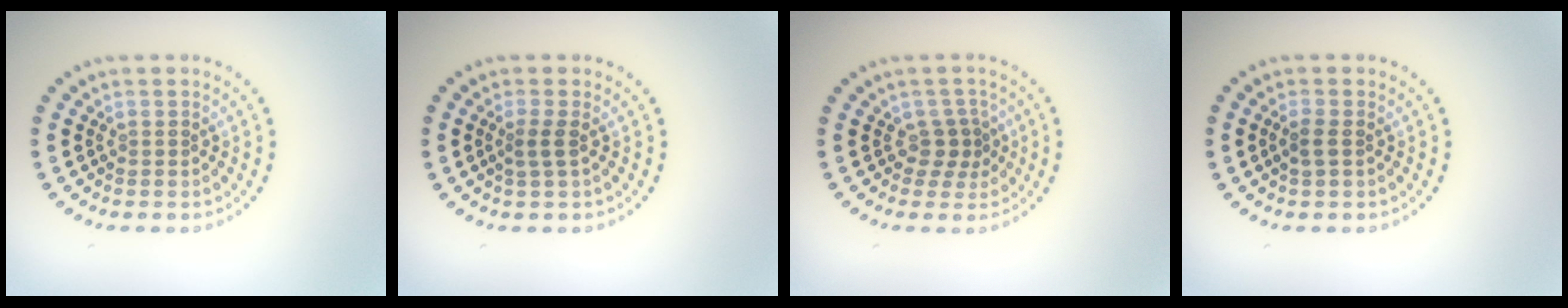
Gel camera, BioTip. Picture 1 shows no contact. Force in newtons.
{"total": 1.4, "press": 1.0, "slide": 1.0}
{"total": 1.6, "press": 1.2, "slide": 1.1}
{"total": 1.3, "press": 1.2, "slide": 0.5}